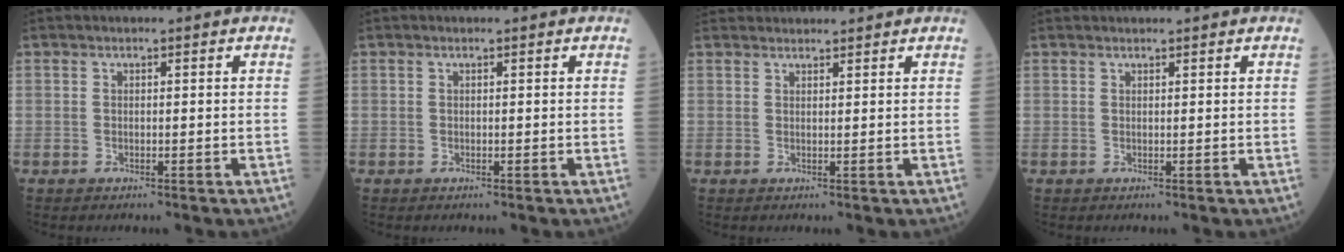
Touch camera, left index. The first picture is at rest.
{"total": 0.0}
{"total": 5.8, "force": [5.6, 0.7, 1.1], "torque": [-0.013, 0.037, 0.076]}
{"total": 2.0, "force": [2.0, 0.0, 0.5], "torque": [-0.007, 0.019, 0.031]}